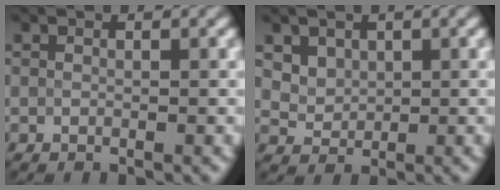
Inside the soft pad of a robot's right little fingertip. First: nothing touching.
{"total": 3.2, "force": [1.7, 2.3, 1.4], "torque": [-0.021, 0.009, 0.039]}